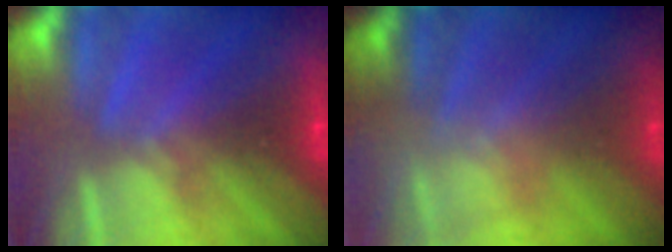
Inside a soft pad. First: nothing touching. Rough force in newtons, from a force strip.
{"total": 2.3}